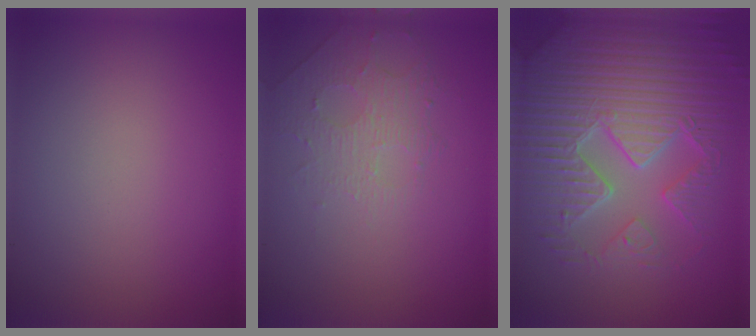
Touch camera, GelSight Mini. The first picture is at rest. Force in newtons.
{"total": 1.6, "press": 1.2, "slide": 1.0}
{"total": 9.0, "press": 6.4, "slide": 6.3}